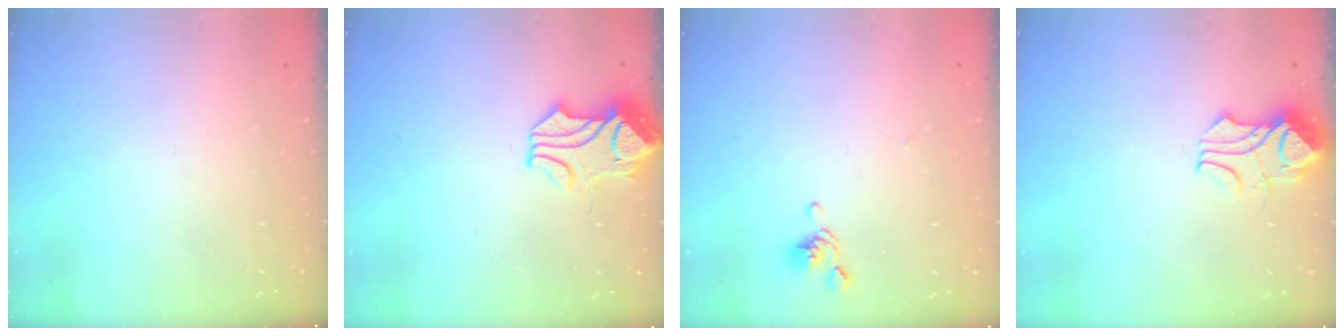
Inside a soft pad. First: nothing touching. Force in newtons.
{"total": 1.5, "press": 1.4, "slide": 0.5}
{"total": 2.1, "press": 2.0, "slide": 0.7}
{"total": 3.8, "press": 3.7, "slide": 0.8}